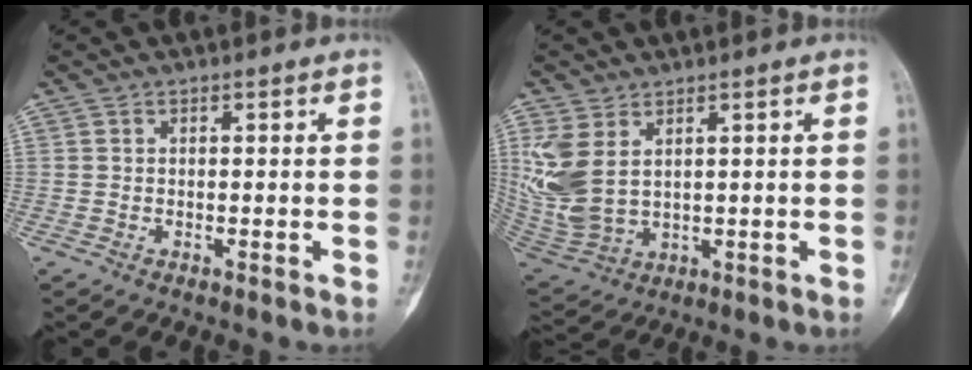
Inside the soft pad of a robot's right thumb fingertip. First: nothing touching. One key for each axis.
{"total": 10.7, "fx": 3.3, "fy": 6.5, "fz": 7.9, "tx": -0.184, "ty": -0.013, "tz": 0.087}